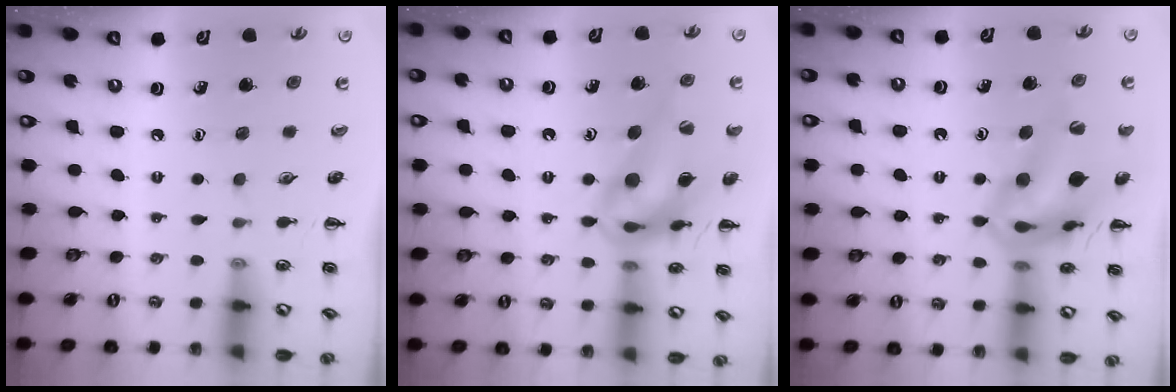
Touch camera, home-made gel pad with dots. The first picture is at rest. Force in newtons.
{"total": 15.7, "press": 15.2, "slide": 4.2}
{"total": 16.9, "press": 16.6, "slide": 3.3}